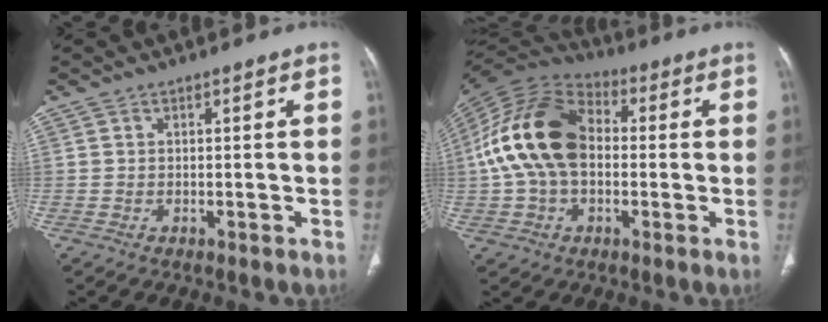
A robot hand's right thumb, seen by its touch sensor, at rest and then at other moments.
{"total": 18.1, "force": [0.3, 12.1, 13.4], "torque": [-0.255, 0.033, -0.003]}